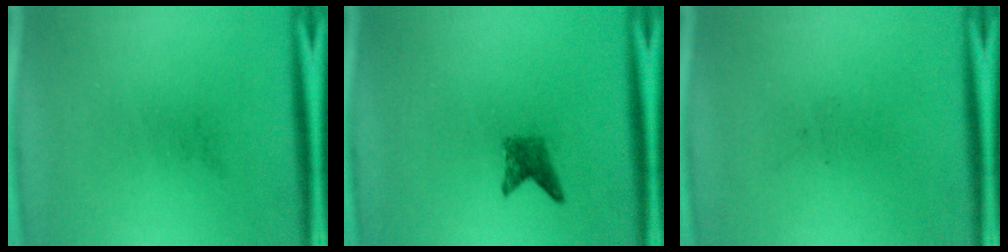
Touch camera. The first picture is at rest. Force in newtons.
{"total": 2.0}
{"total": 0.0}